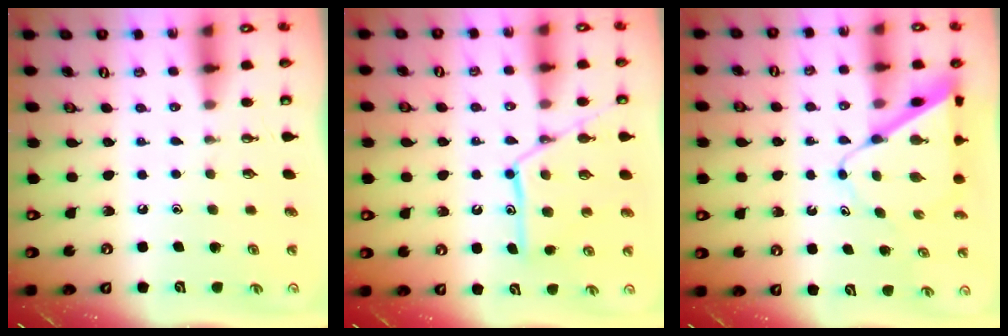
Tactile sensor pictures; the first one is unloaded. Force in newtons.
{"total": 14.2, "press": 14.2, "slide": 1.2}
{"total": 7.7, "press": 7.7, "slide": 0.4}